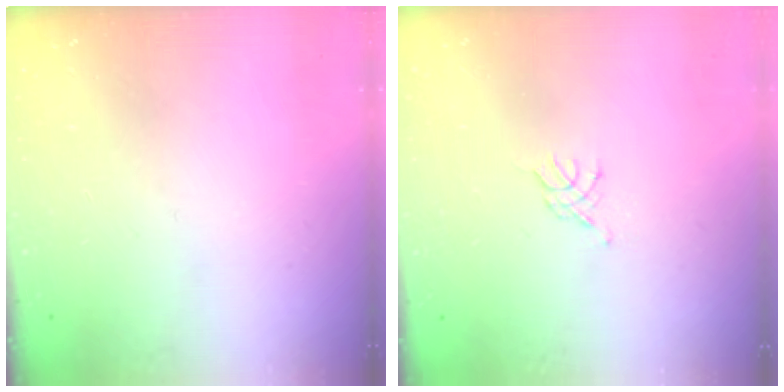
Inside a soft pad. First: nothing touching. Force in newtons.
{"total": 2.3, "press": 2.2, "slide": 0.5}